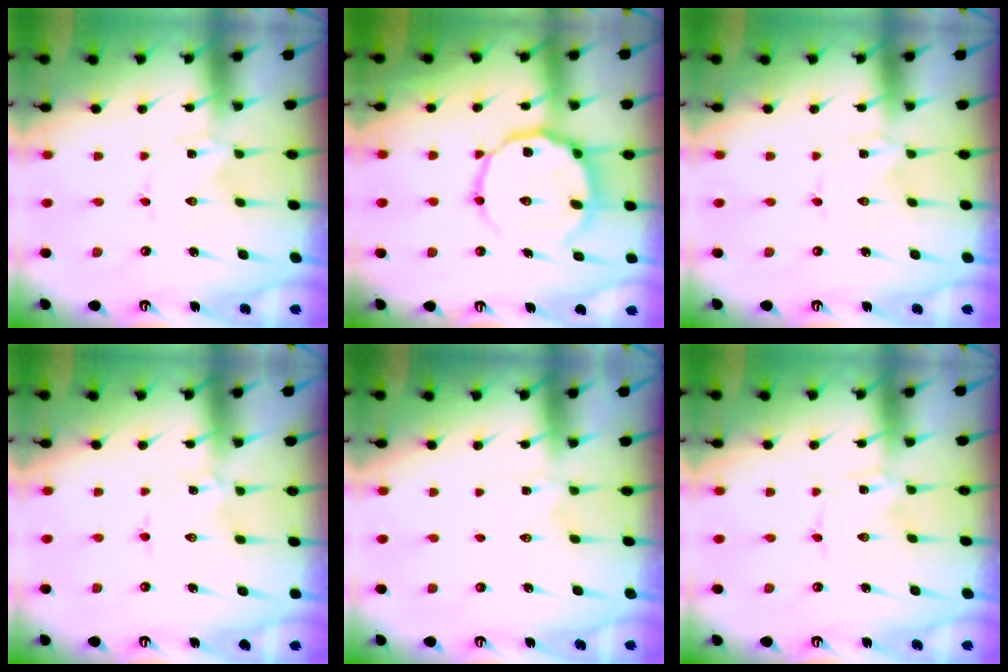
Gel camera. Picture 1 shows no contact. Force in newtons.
{"total": 14.0, "press": 13.9, "slide": 1.2}
{"total": 0.0}
{"total": 1.4, "press": 1.3, "slide": 0.2}
{"total": 3.0, "press": 3.0, "slide": 0.5}
{"total": 0.0}